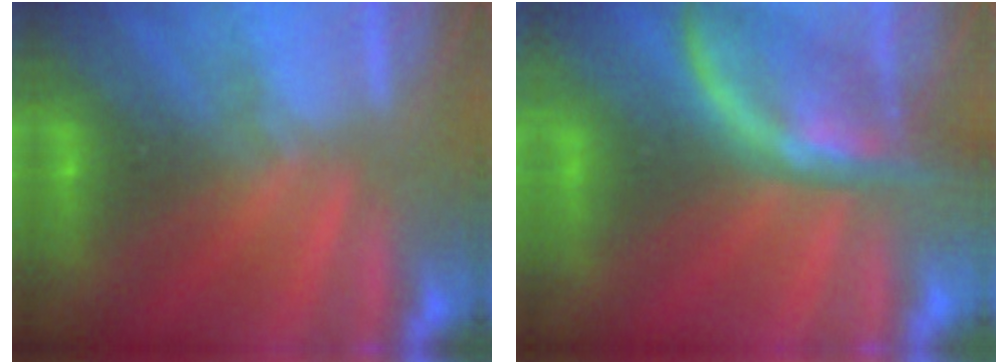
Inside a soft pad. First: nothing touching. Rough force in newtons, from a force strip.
{"total": 2.3}